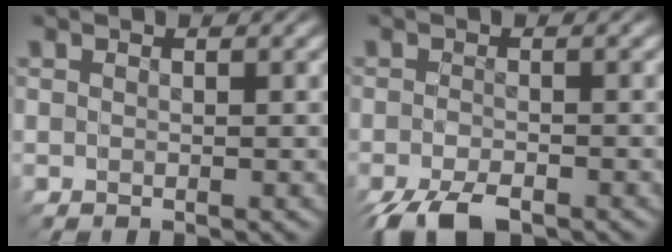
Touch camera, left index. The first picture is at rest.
{"total": 3.2, "force": [-3.2, -0.5, 0.0], "torque": [-0.013, -0.018, -0.042]}